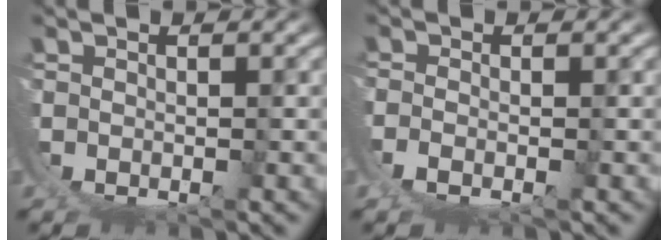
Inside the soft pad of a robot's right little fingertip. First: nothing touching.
{"total": 1.7, "force": [0.1, 0.8, 1.5], "torque": [-0.042, -0.010, 0.008]}